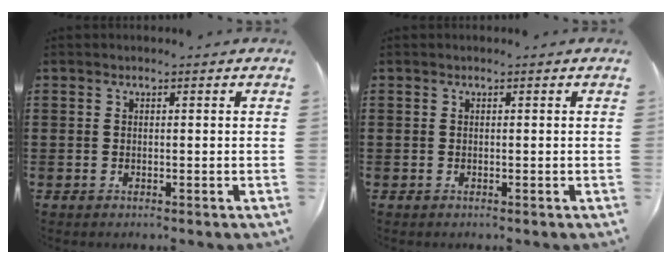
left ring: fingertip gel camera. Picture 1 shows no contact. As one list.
[{"total": 0.0}]